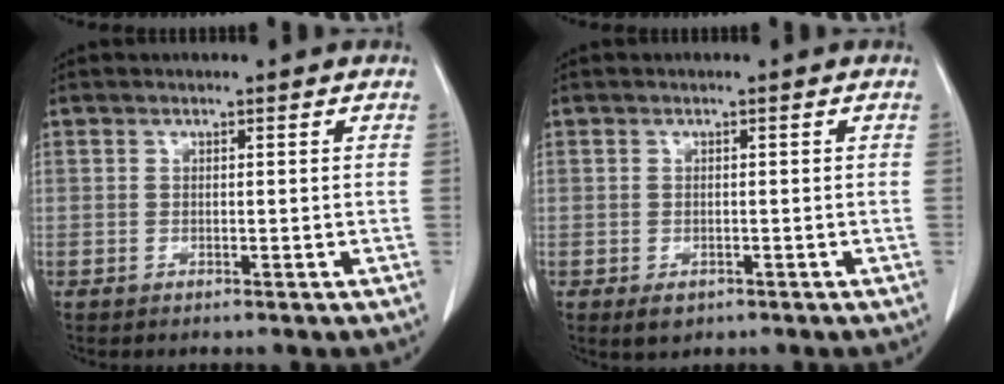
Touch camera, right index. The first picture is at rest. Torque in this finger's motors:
{"motor_torque": [-0.14, -0.09, -0.13, -0.04]}